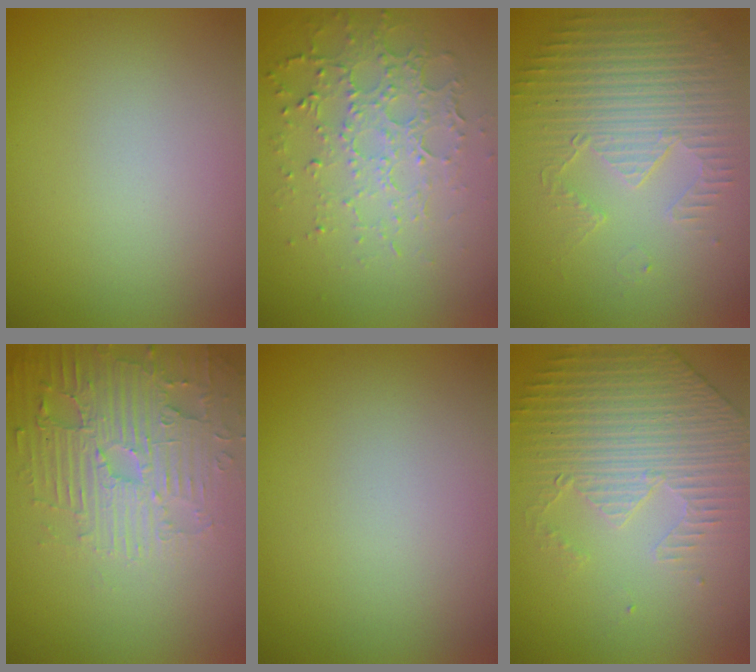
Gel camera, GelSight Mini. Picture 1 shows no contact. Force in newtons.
{"total": 4.9, "press": 3.5, "slide": 3.4}
{"total": 3.8, "press": 3.6, "slide": 1.2}
{"total": 4.6, "press": 4.4, "slide": 1.2}
{"total": 0.0}
{"total": 4.5, "press": 3.6, "slide": 2.7}